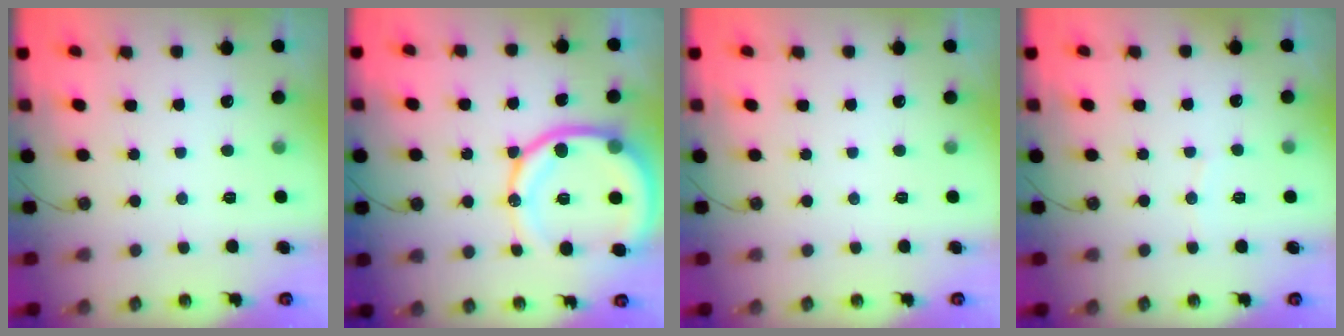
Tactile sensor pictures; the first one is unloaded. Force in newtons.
{"total": 18.4, "press": 18.2, "slide": 2.3}
{"total": 0.0}
{"total": 3.3, "press": 3.3, "slide": 0.4}